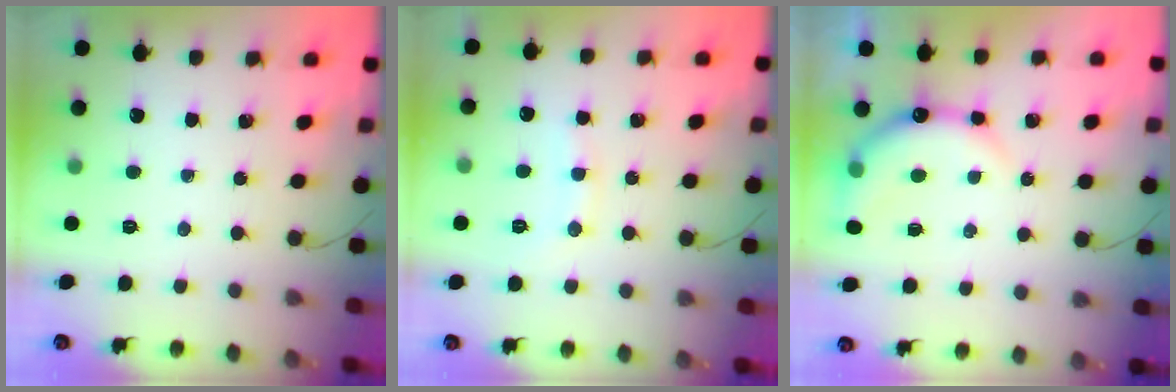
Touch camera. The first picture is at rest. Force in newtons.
{"total": 7.0, "press": 6.9, "slide": 0.9}
{"total": 9.0, "press": 9.0, "slide": 0.9}